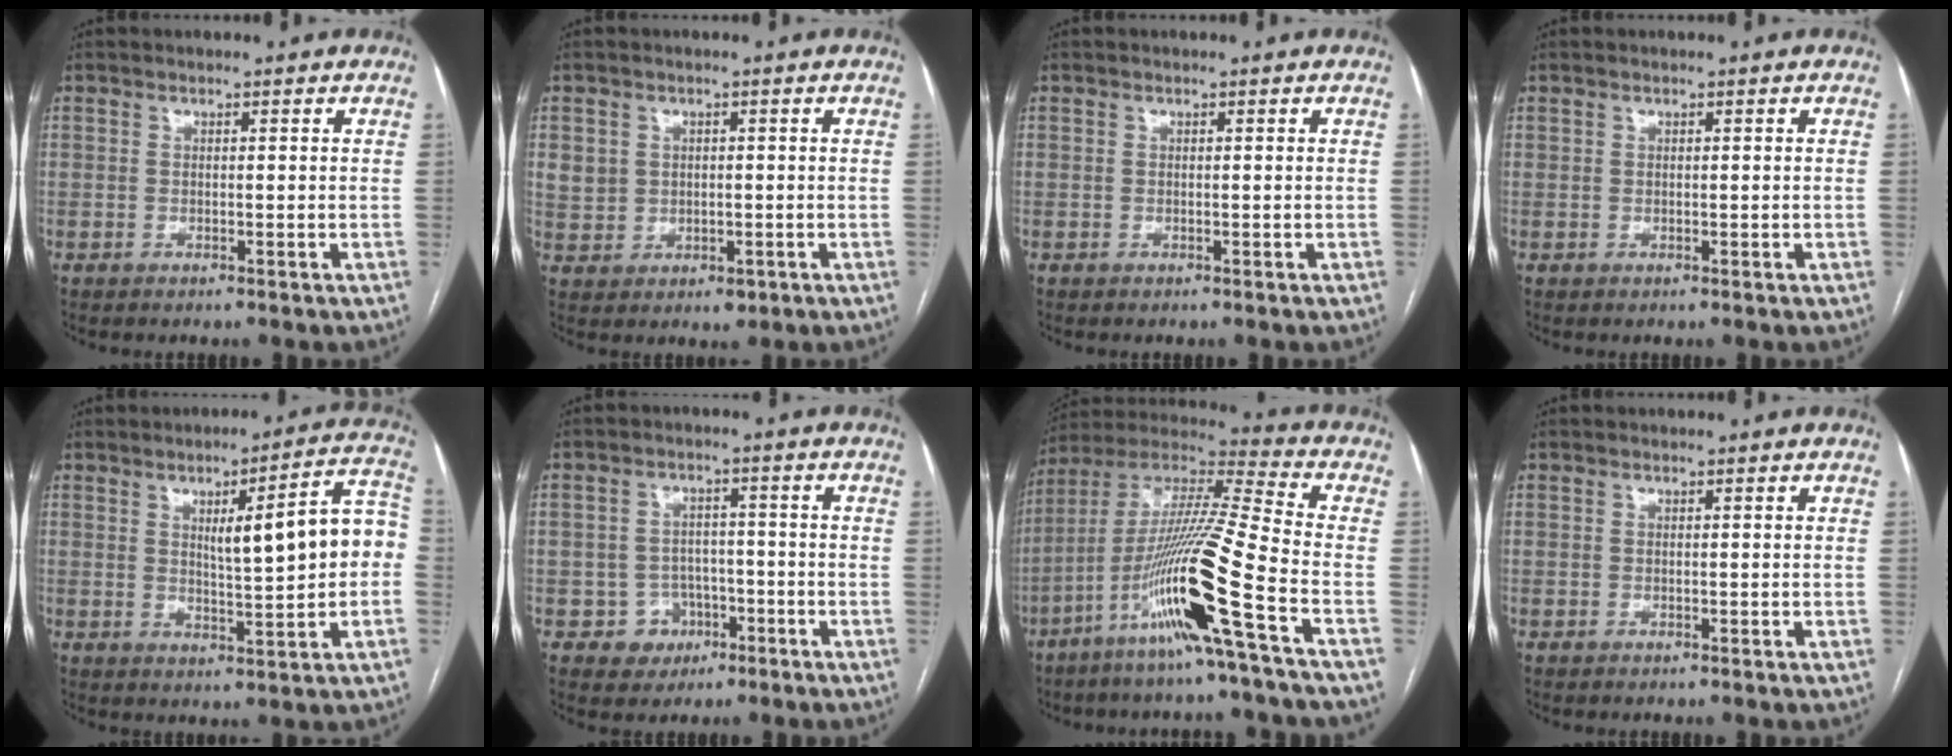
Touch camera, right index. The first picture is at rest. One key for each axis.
{"total": 5.4, "fx": 0.5, "fy": 5.0, "fz": 2.1, "tx": -0.038, "ty": 0.008, "tz": 0.024}
{"total": 0.0}
{"total": 0.5, "fx": 0.2, "fy": 0.4, "fz": 0.3, "tx": -0.005, "ty": 0.003, "tz": 0.007}
{"total": 11.7, "fx": 0.9, "fy": 1.5, "fz": 11.5, "tx": -0.152, "ty": 0.029, "tz": 0.015}
{"total": 5.2, "fx": -2.2, "fy": 4.7, "fz": 0.5, "tx": 0.003, "ty": 0.016, "tz": -0.026}
{"total": 18.8, "fx": -8.0, "fy": -1.6, "fz": 16.9, "tx": -0.340, "ty": -0.021, "tz": -0.160}
{"total": 0.0}